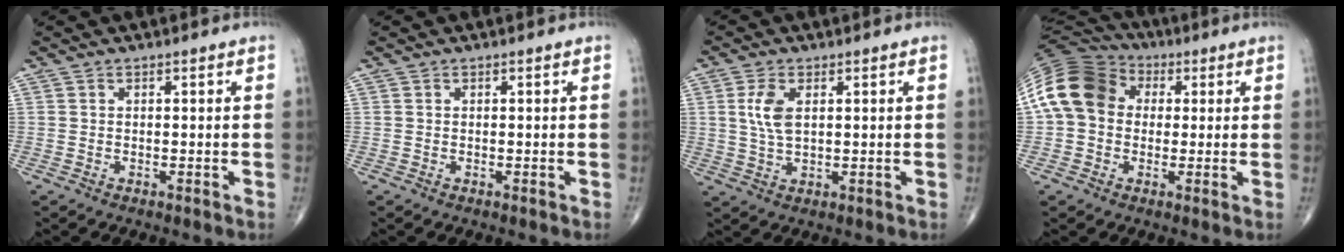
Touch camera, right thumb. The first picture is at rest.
{"total": 0.0}
{"total": 5.3, "force": [1.4, 2.7, 4.4], "torque": [-0.095, -0.006, 0.029]}
{"total": 14.8, "force": [2.2, 11.7, 8.8], "torque": [-0.166, 0.035, 0.029]}